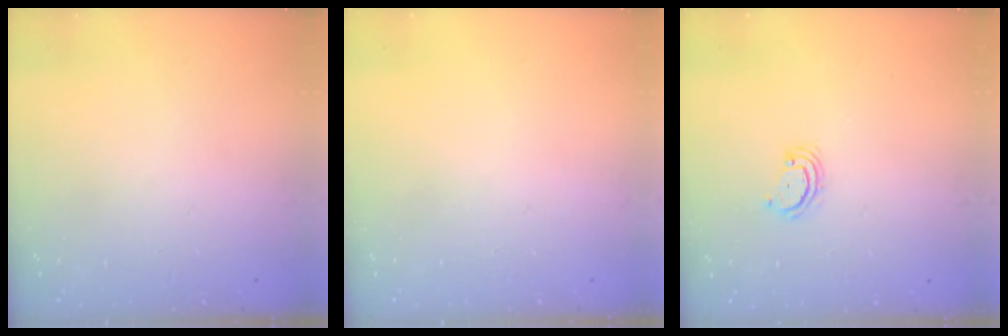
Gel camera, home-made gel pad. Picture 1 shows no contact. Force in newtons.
{"total": 0.0}
{"total": 3.1, "press": 3.1, "slide": 0.5}